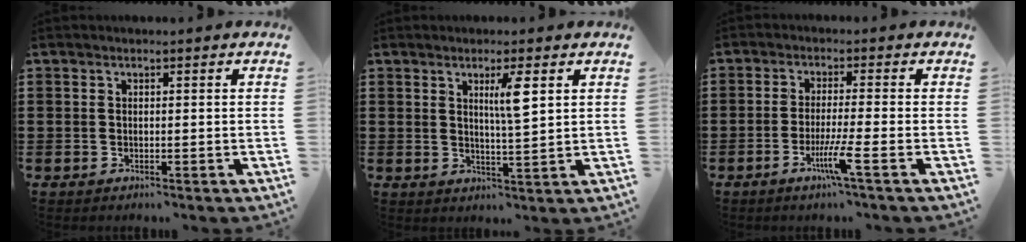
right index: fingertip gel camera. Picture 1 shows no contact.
{"total": 4.6, "force": [1.9, 0.5, 4.2], "torque": [-0.078, 0.000, 0.026]}
{"total": 5.6, "force": [-2.8, -0.4, 4.9], "torque": [-0.093, -0.016, -0.052]}